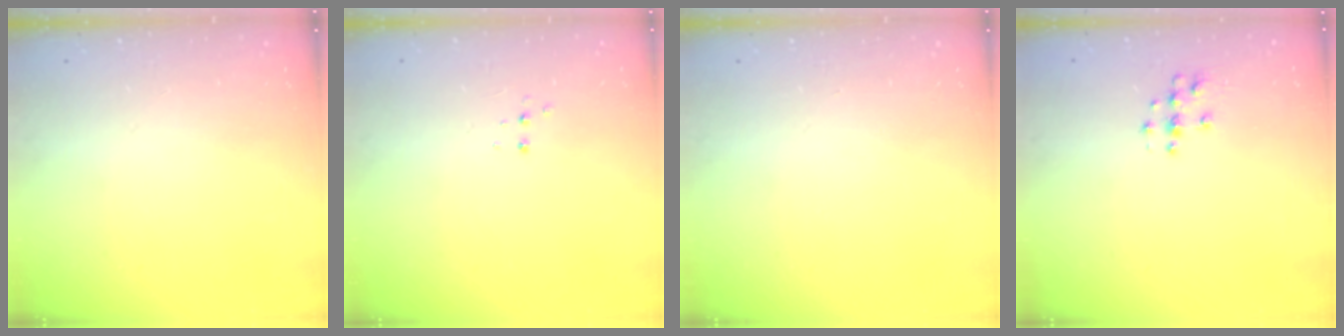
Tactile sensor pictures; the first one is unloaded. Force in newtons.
{"total": 2.7, "press": 2.7, "slide": 0.5}
{"total": 0.6, "press": 0.0, "slide": 0.6}
{"total": 3.7, "press": 3.7, "slide": 0.2}